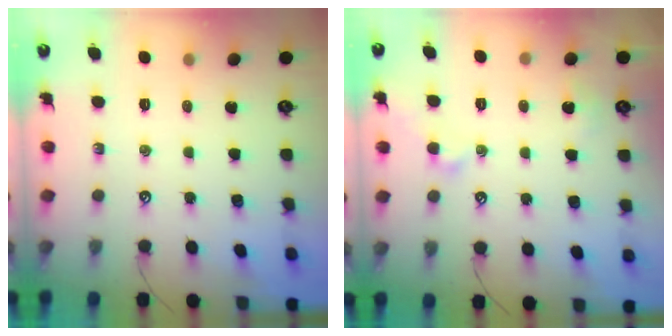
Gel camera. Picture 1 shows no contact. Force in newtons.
{"total": 1.9, "press": 1.9, "slide": 0.5}